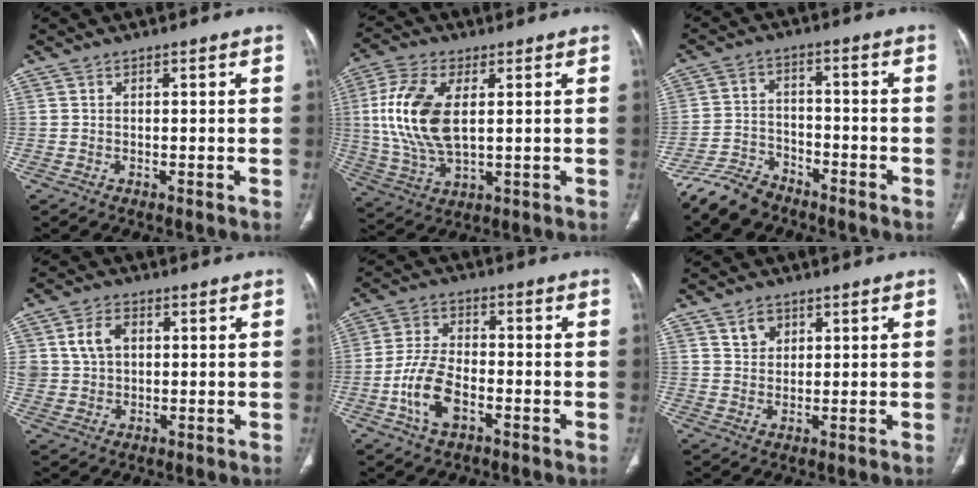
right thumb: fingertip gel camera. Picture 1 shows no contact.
{"total": 14.8, "force": [2.4, 7.6, 12.5], "torque": [-0.273, -0.006, 0.051]}
{"total": 7.9, "force": [-6.7, 3.6, 2.0], "torque": [-0.039, 0.034, -0.133]}
{"total": 6.3, "force": [1.6, 4.7, 3.8], "torque": [-0.060, 0.001, 0.033]}
{"total": 9.3, "force": [-3.5, 5.0, 7.0], "torque": [-0.142, 0.018, -0.068]}
{"total": 3.4, "force": [2.0, 2.5, 1.3], "torque": [-0.008, -0.015, 0.039]}